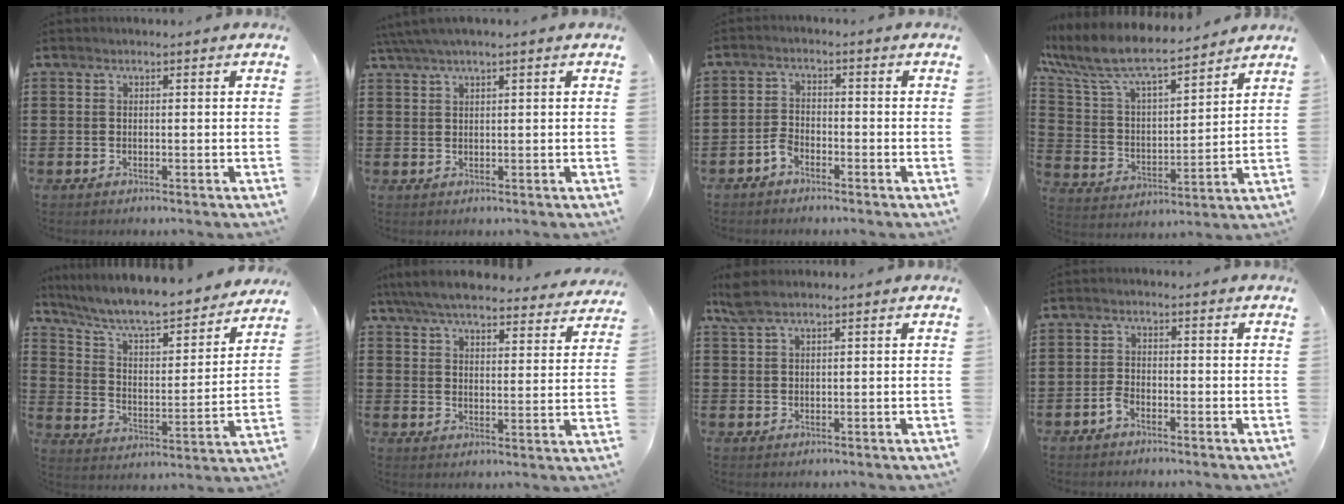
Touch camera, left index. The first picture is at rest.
{"total": 2.6, "force": [1.7, 0.1, 2.0], "torque": [-0.040, 0.002, 0.032]}
{"total": 2.5, "force": [-2.0, 1.2, 1.0], "torque": [-0.030, 0.004, -0.044]}
{"total": 8.8, "force": [7.6, 2.0, 4.1], "torque": [-0.113, -0.046, 0.129]}
{"total": 7.2, "force": [6.6, 0.6, 2.9], "torque": [-0.087, -0.054, 0.107]}
{"total": 6.8, "force": [6.3, 0.6, 2.3], "torque": [-0.070, -0.030, 0.113]}
{"total": 3.1, "force": [2.1, 0.8, 2.2], "torque": [-0.047, 0.003, 0.038]}
{"total": 2.1, "force": [-1.6, 1.0, 1.1], "torque": [-0.030, 0.000, -0.033]}